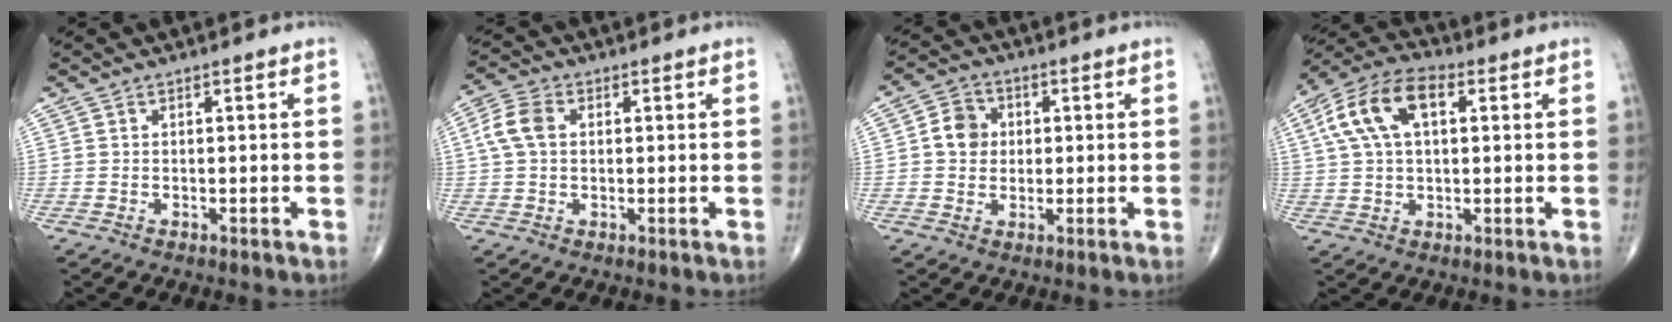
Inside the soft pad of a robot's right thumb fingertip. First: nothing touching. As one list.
[{"total": 5.9, "force": [1.0, 4.0, 4.2], "torque": [-0.094, 0.015, 0.015]}, {"total": 6.0, "force": [0.7, 5.2, 2.8], "torque": [-0.029, 0.008, 0.004]}, {"total": 12.4, "force": [3.6, 6.7, 9.8], "torque": [-0.190, 0.027, 0.060]}]